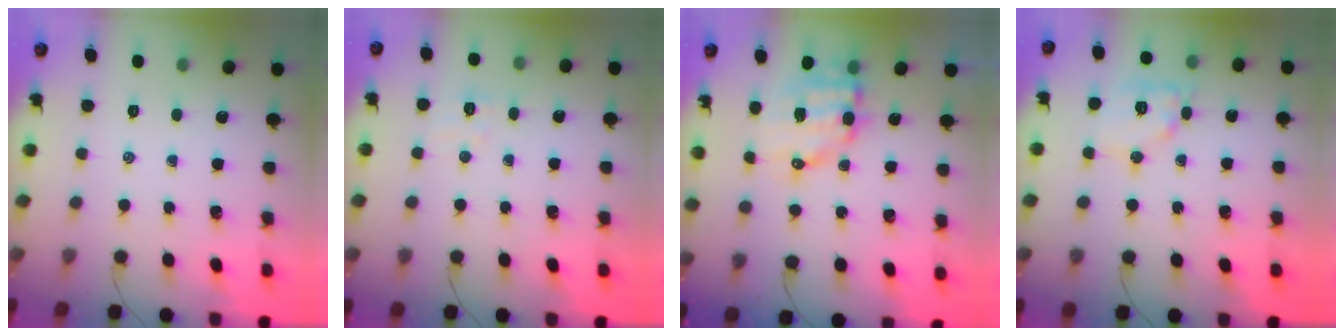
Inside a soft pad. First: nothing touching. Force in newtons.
{"total": 4.5, "press": 4.4, "slide": 1.1}
{"total": 10.1, "press": 9.9, "slide": 2.2}
{"total": 11.9, "press": 11.8, "slide": 1.1}